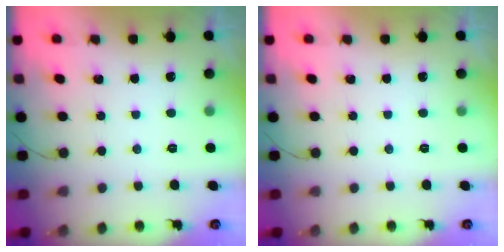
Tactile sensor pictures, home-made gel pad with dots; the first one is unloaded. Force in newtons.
{"total": 0.0}